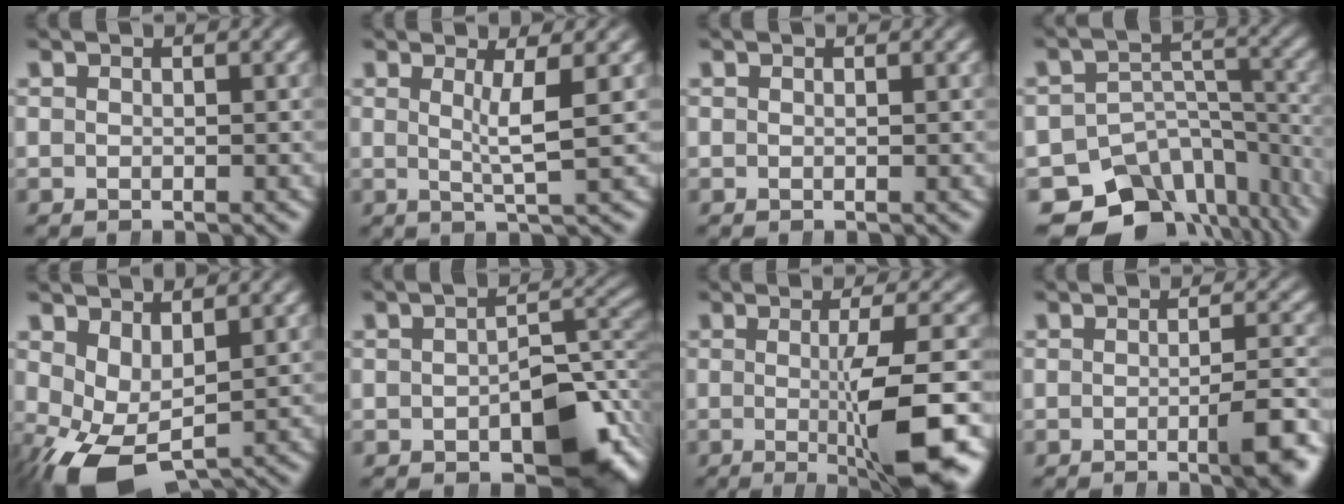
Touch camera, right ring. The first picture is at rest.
{"total": 2.8, "force": [0.9, -1.2, 2.3], "torque": [-0.033, -0.008, 0.022]}
{"total": 0.0}
{"total": 14.0, "force": [-9.3, 8.5, 6.1], "torque": [-0.074, -0.049, -0.129]}
{"total": 5.8, "force": [-2.4, 3.5, 4.0], "torque": [-0.091, -0.037, -0.022]}
{"total": 8.0, "force": [-2.8, 4.3, 6.2], "torque": [-0.053, -0.005, -0.034]}
{"total": 8.1, "force": [-1.5, 0.4, 7.9], "torque": [-0.101, -0.010, -0.014]}
{"total": 4.1, "force": [-1.6, 0.2, 3.7], "torque": [-0.035, 0.002, -0.030]}